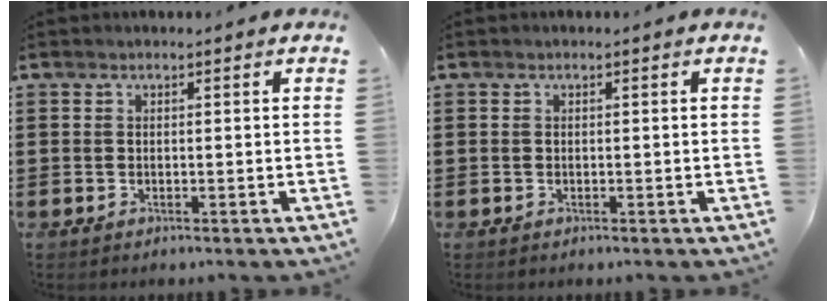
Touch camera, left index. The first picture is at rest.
{"total": 0.0}